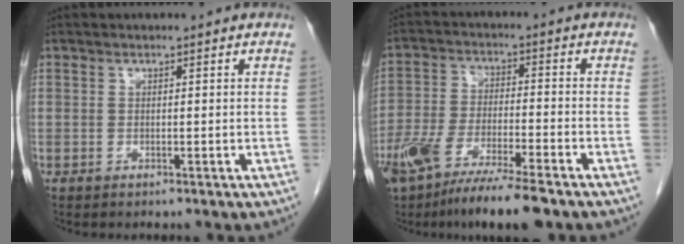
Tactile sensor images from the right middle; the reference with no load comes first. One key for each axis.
{"total": 13.1, "fx": -9.4, "fy": 1.7, "fz": 9.0, "tx": -0.177, "ty": -0.034, "tz": -0.166}